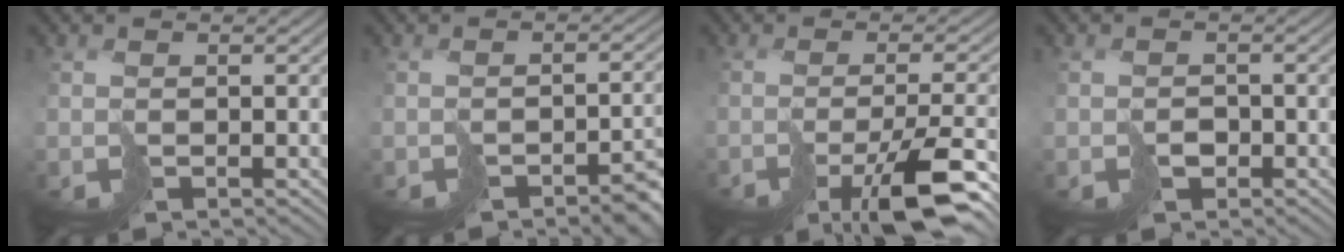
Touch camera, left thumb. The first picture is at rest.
{"total": 5.2, "force": [-3.4, 1.5, 3.6], "torque": [-0.040, -0.006, -0.048]}
{"total": 10.5, "force": [-6.0, 2.4, 8.3], "torque": [-0.129, -0.007, -0.101]}
{"total": 1.3, "force": [-0.6, 1.1, 0.4], "torque": [-0.004, -0.001, -0.010]}